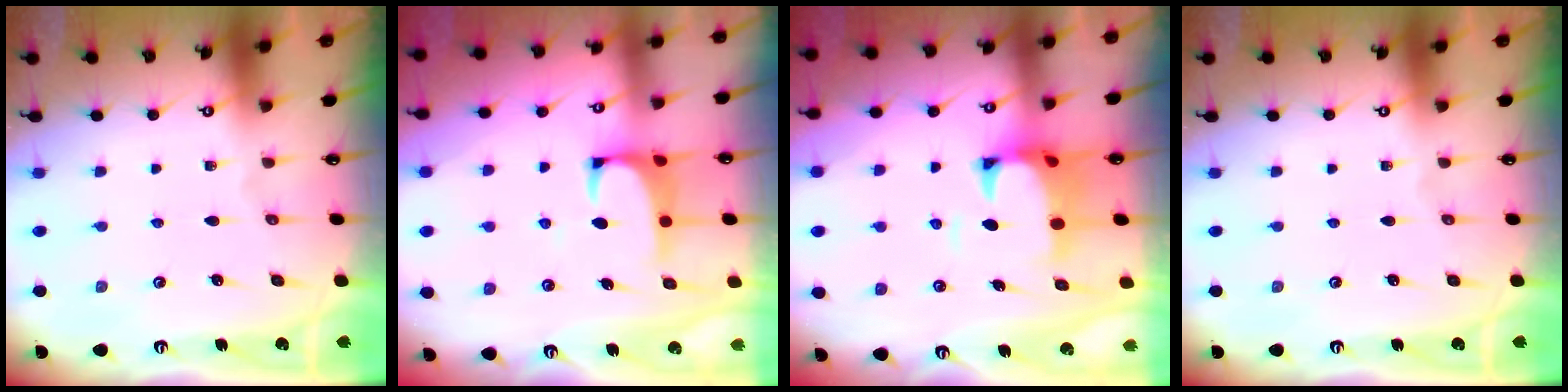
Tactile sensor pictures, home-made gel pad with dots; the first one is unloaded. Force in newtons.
{"total": 1.5, "press": 1.4, "slide": 0.6}
{"total": 2.7, "press": 2.5, "slide": 1.1}
{"total": 0.0}